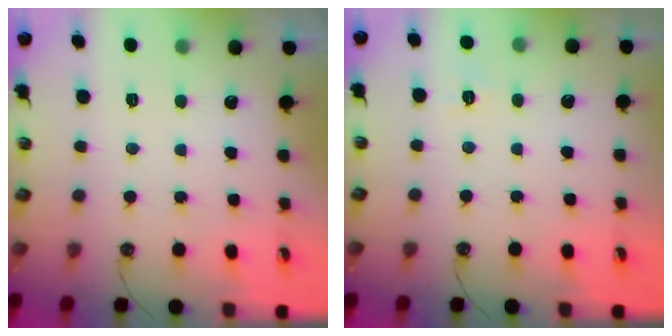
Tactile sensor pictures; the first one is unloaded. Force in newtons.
{"total": 4.8, "press": 4.7, "slide": 0.5}